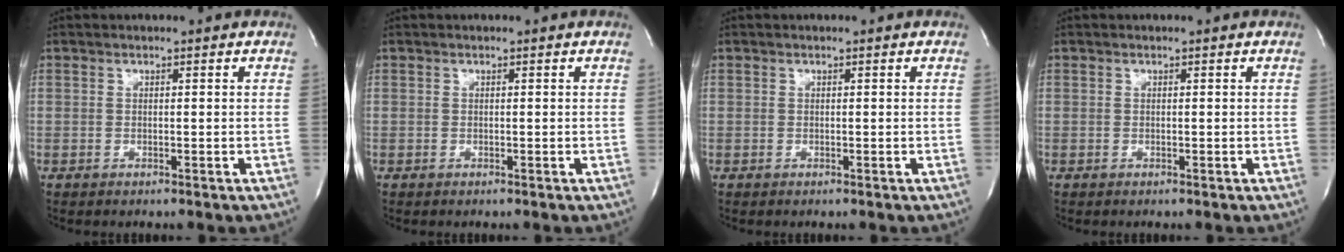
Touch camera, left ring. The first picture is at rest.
{"total": 0.0}
{"total": 0.0}
{"total": 0.0}